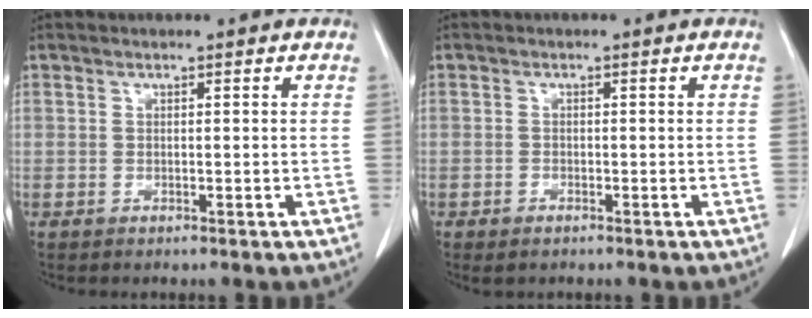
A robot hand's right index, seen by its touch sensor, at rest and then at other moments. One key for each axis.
{"total": 1.2, "fx": -0.9, "fy": 0.6, "fz": 0.6, "tx": -0.014, "ty": -0.001, "tz": -0.009}